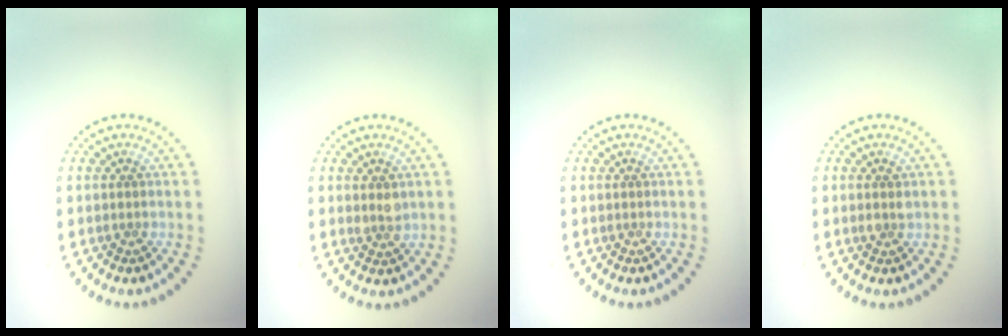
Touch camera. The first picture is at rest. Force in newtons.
{"total": 1.5, "press": 1.4, "slide": 0.7}
{"total": 0.0}
{"total": 1.2, "press": 1.1, "slide": 0.5}